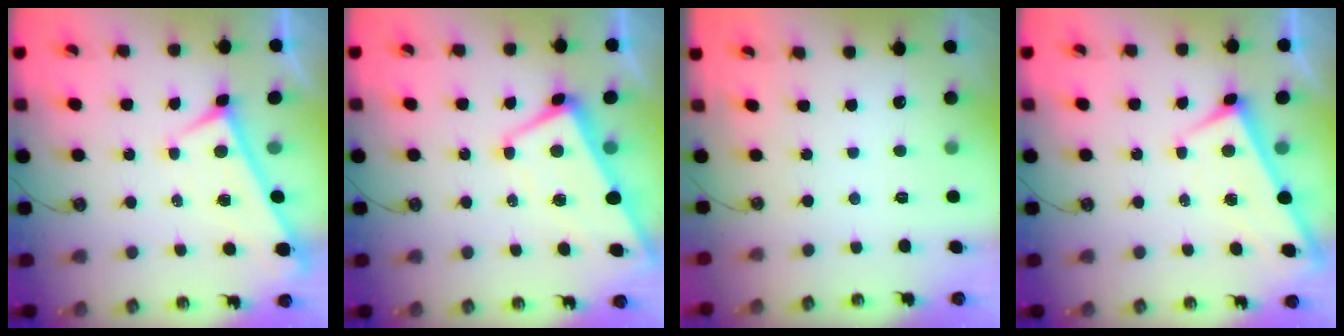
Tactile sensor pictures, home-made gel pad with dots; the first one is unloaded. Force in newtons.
{"total": 0.9, "press": 0.1, "slide": 0.8}
{"total": 0.0}
{"total": 1.7, "press": 1.7, "slide": 0.1}